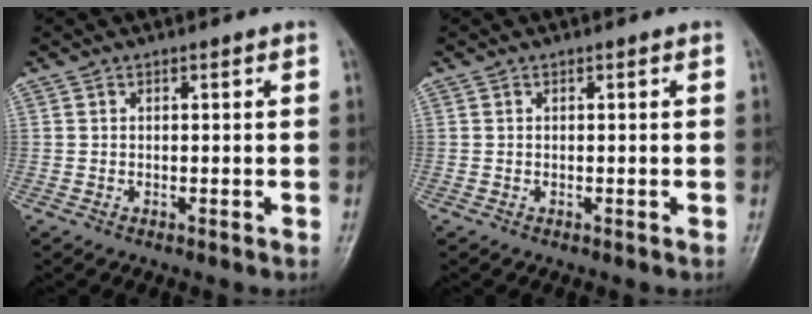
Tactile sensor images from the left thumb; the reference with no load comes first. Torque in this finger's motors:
{"motor_torque": [0.01, 0.06, -0.04, -0.04, 0.00]}